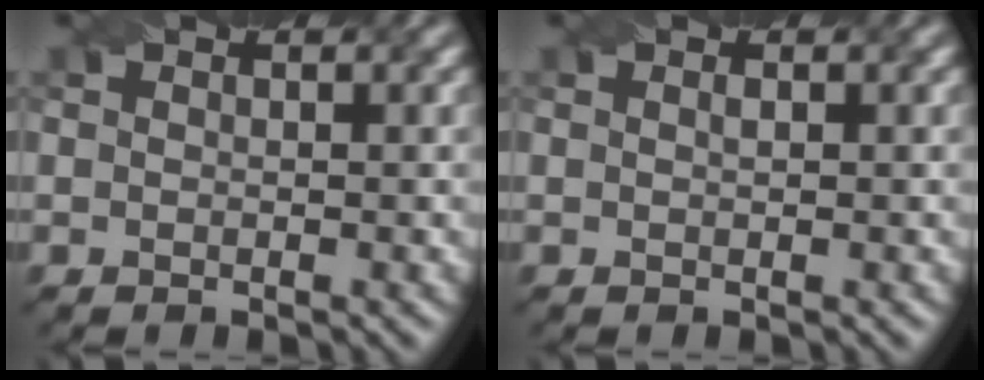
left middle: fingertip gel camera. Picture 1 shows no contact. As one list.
[{"total": 0.0}]